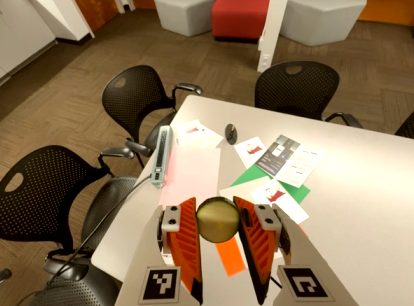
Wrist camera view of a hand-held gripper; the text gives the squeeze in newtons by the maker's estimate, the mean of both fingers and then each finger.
{"total": 12.3, "left": 12.2, "right": 12.5}